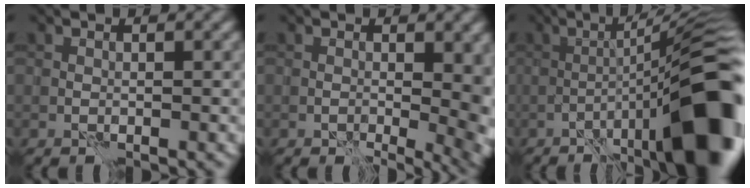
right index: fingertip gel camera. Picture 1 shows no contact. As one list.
[{"total": 7.7, "force": [-0.7, 3.8, 6.7], "torque": [-0.071, -0.018, 0.004]}, {"total": 14.3, "force": [-5.2, 3.0, 13.0], "torque": [-0.185, 0.024, -0.076]}]